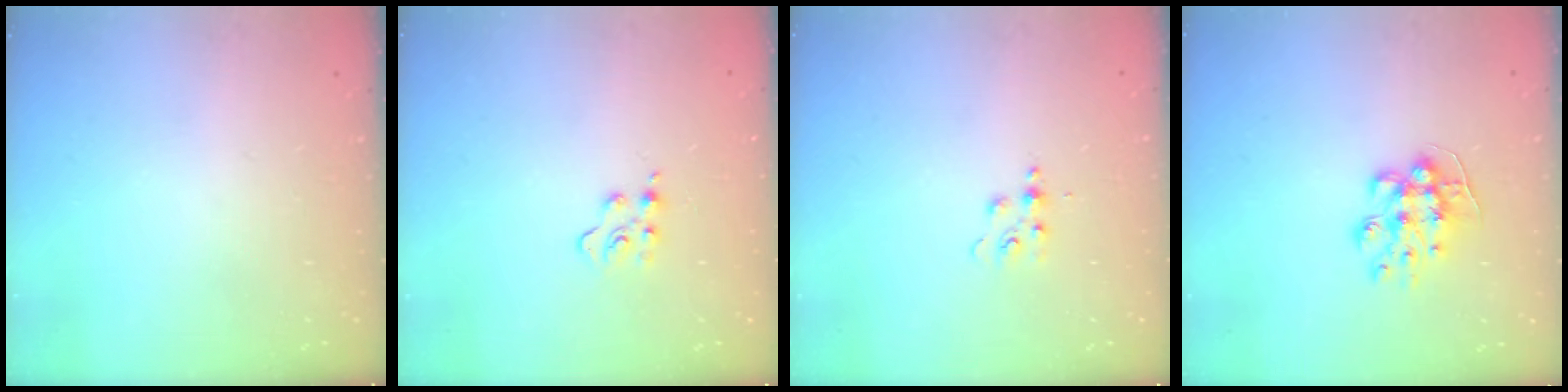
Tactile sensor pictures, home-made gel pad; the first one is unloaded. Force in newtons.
{"total": 5.9, "press": 5.9, "slide": 0.5}
{"total": 4.1, "press": 4.1, "slide": 0.5}
{"total": 9.2, "press": 9.2, "slide": 0.3}